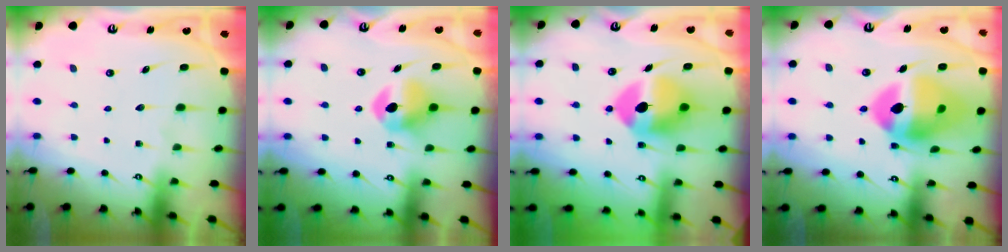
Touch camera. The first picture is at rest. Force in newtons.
{"total": 9.1, "press": 9.1, "slide": 0.3}
{"total": 11.2, "press": 11.1, "slide": 1.7}
{"total": 15.6, "press": 14.5, "slide": 5.7}